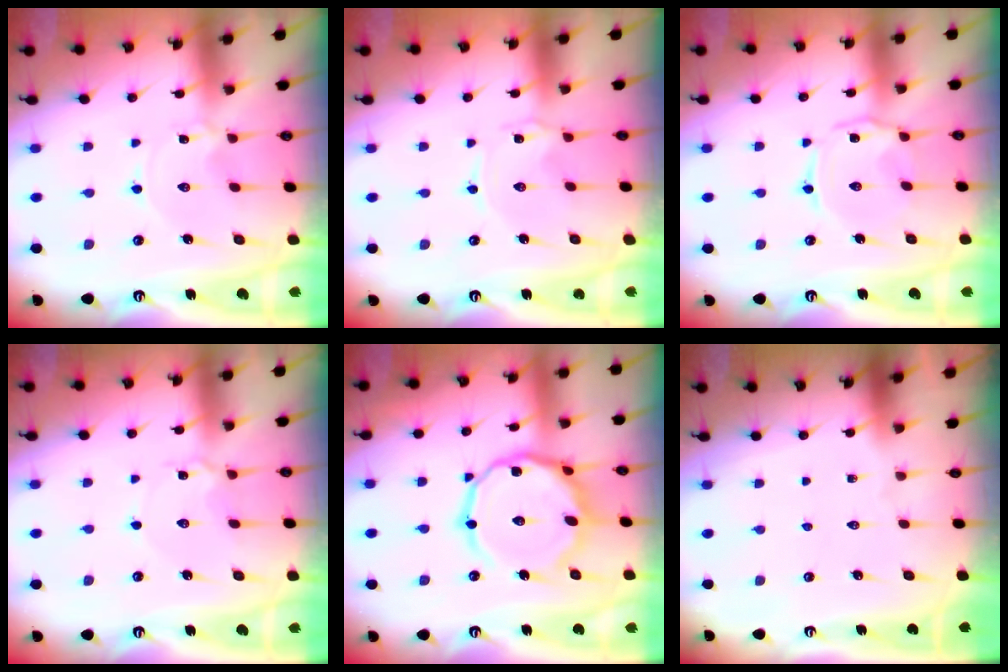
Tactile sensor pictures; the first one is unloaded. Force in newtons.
{"total": 0.7, "press": 0.7, "slide": 0.2}
{"total": 2.2, "press": 2.1, "slide": 0.4}
{"total": 4.3, "press": 4.3, "slide": 0.4}
{"total": 16.3, "press": 16.2, "slide": 1.0}
{"total": 0.0}